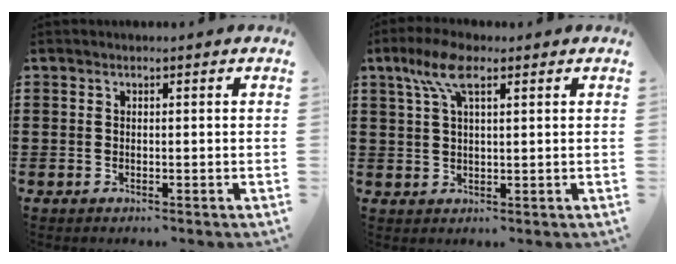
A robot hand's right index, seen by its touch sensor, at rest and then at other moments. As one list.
[{"total": 6.4, "force": [3.2, 2.1, 5.1], "torque": [-0.110, 0.009, 0.056]}]